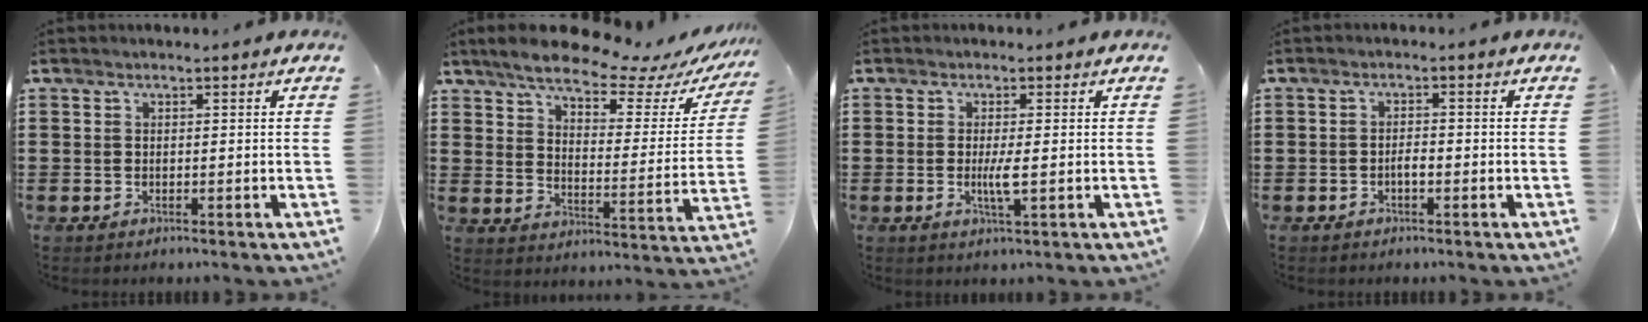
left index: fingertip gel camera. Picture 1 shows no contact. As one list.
[{"total": 8.3, "force": [7.2, 1.7, 3.7], "torque": [-0.091, -0.043, 0.120]}, {"total": 3.0, "force": [-0.3, 0.2, 3.0], "torque": [-0.061, -0.008, -0.010]}, {"total": 1.7, "force": [-0.8, 0.5, 1.4], "torque": [-0.029, 0.001, -0.014]}]